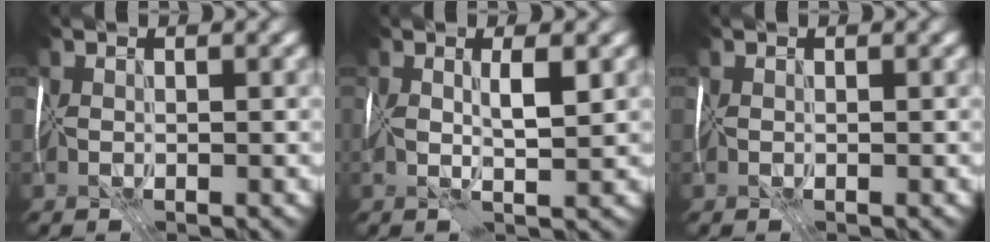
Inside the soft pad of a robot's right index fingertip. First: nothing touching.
{"total": 2.8, "force": [0.7, 0.5, 2.7], "torque": [-0.052, 0.002, 0.011]}
{"total": 0.0}